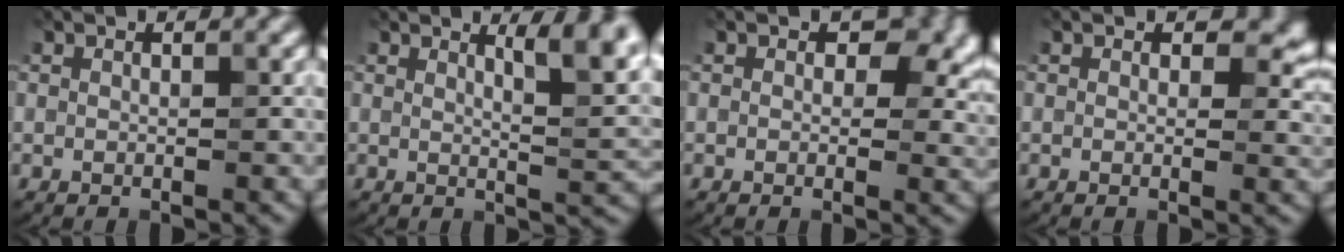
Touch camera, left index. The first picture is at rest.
{"total": 5.0, "force": [2.8, 1.1, 4.0], "torque": [-0.047, 0.002, 0.040]}
{"total": 6.3, "force": [1.6, 4.4, 4.2], "torque": [-0.033, 0.000, 0.018]}
{"total": 3.4, "force": [1.3, 2.3, 2.2], "torque": [-0.026, -0.005, 0.009]}